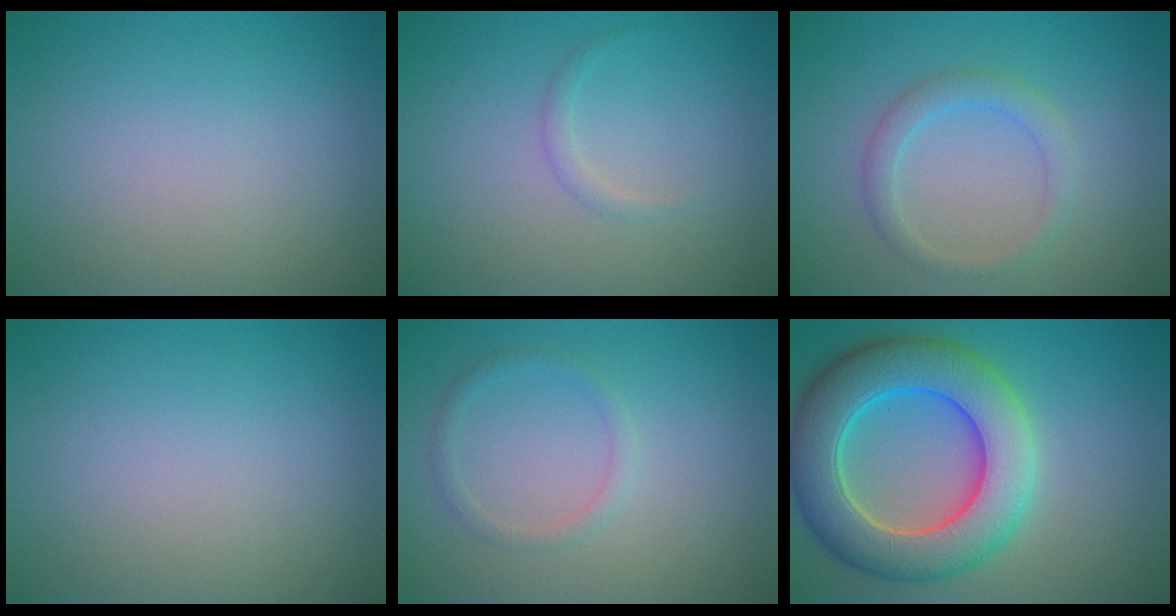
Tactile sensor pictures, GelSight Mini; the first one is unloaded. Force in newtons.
{"total": 0.8, "press": 0.8, "slide": 0.0}
{"total": 2.2, "press": 2.2, "slide": 0.0}
{"total": 0.0}
{"total": 1.2, "press": 1.2, "slide": 0.0}
{"total": 10.1, "press": 10.1, "slide": 0.7}